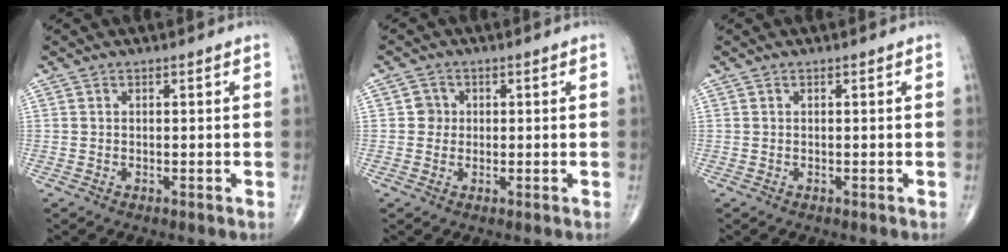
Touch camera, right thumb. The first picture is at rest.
{"total": 2.4, "force": [0.2, 2.4, 0.5], "torque": [0.009, 0.005, -0.003]}
{"total": 0.0}